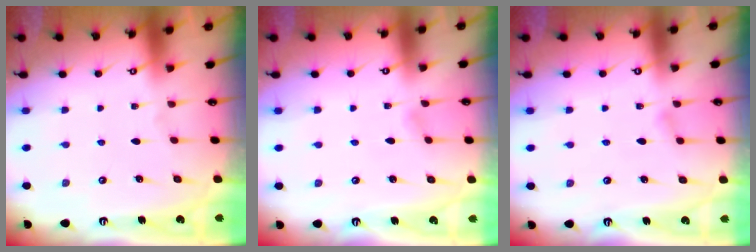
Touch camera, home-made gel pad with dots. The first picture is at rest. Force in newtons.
{"total": 2.8, "press": 2.8, "slide": 0.3}
{"total": 3.3, "press": 3.3, "slide": 0.4}